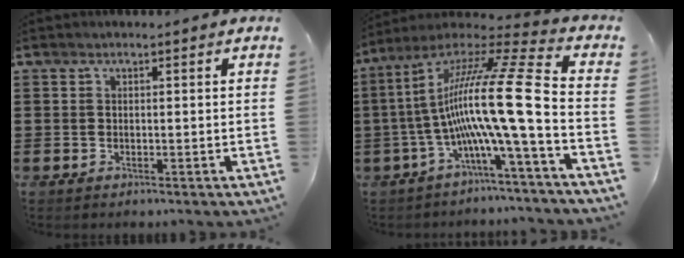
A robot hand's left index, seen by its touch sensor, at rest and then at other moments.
{"total": 16.4, "force": [-4.2, 1.5, 15.8], "torque": [-0.322, -0.010, -0.093]}